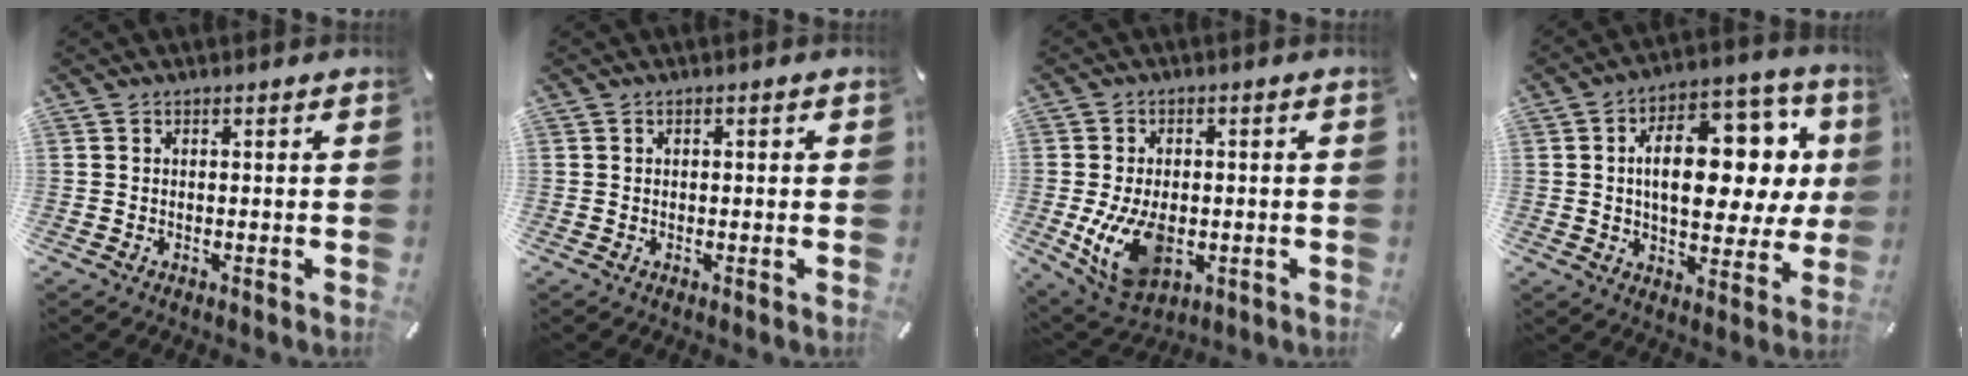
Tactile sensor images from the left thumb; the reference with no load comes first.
{"total": 0.6, "force": [0.0, 0.4, 0.4], "torque": [-0.008, 0.001, -0.001]}
{"total": 12.5, "force": [-2.3, 8.2, 9.2], "torque": [-0.181, -0.005, -0.035]}
{"total": 19.9, "force": [4.7, 11.0, 15.9], "torque": [-0.234, -0.023, 0.075]}